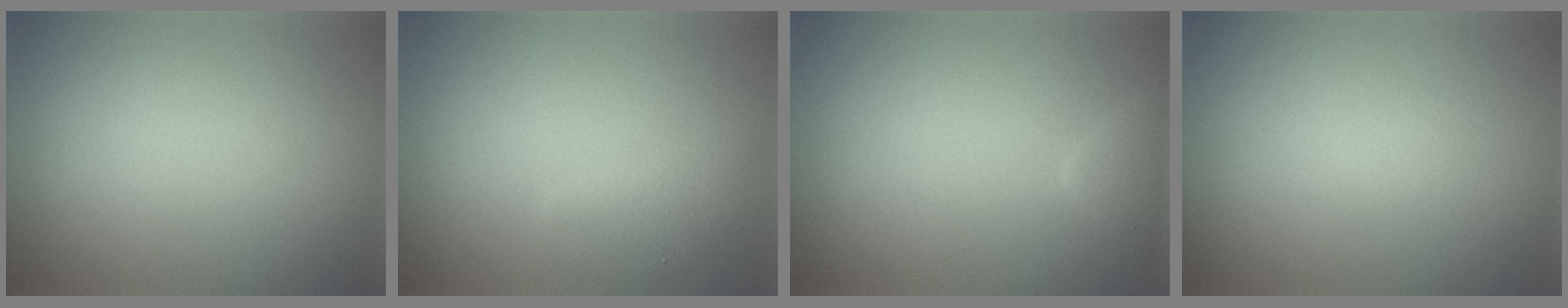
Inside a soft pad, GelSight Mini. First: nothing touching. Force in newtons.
{"total": 1.6, "press": 1.6, "slide": 0.0}
{"total": 1.8, "press": 1.8, "slide": 0.1}
{"total": 0.6, "press": 0.6, "slide": 0.1}